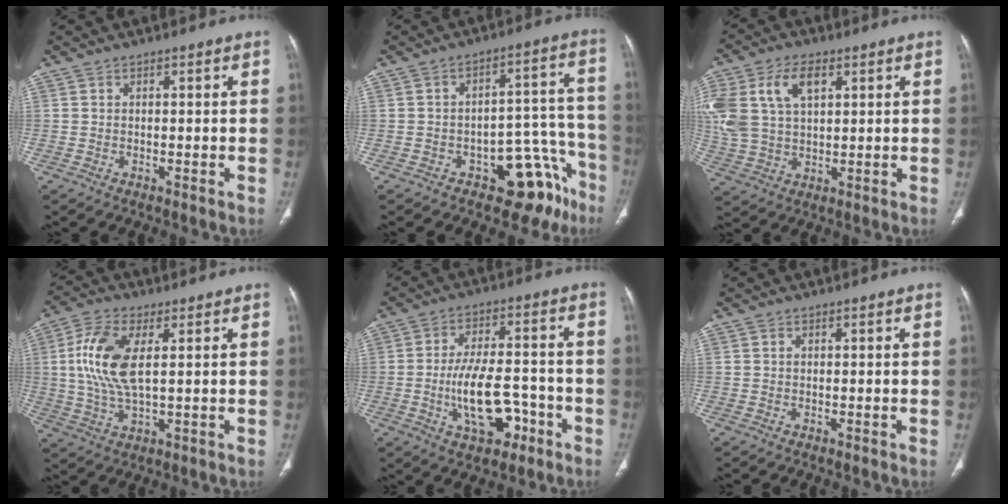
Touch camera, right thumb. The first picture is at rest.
{"total": 13.3, "force": [-8.3, 7.3, 7.5], "torque": [-0.030, 0.092, -0.109]}
{"total": 14.9, "force": [5.0, 9.1, 10.7], "torque": [-0.243, 0.005, 0.100]}
{"total": 11.2, "force": [2.2, 4.9, 9.9], "torque": [-0.218, -0.002, 0.044]}
{"total": 11.9, "force": [-4.2, 6.1, 9.3], "torque": [-0.151, 0.029, -0.062]}
{"total": 0.0}